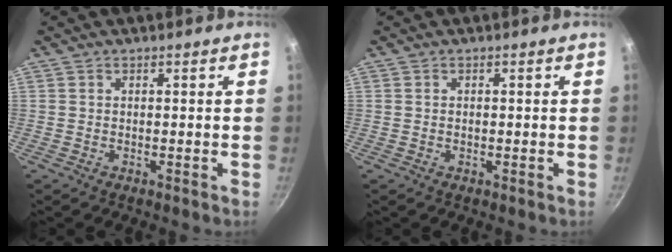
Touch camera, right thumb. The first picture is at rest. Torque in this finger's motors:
{"motor_torque": [-0.14, -0.12, -0.04, 0.11, 0.00]}